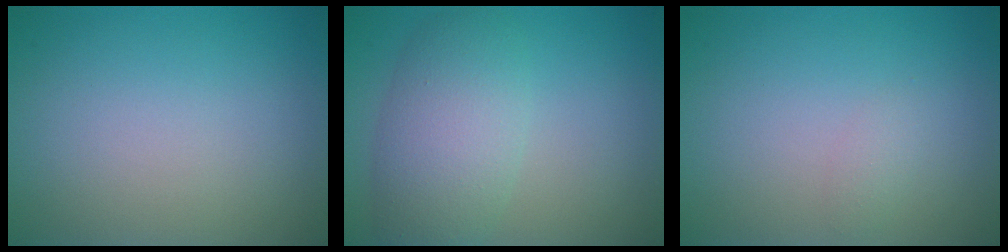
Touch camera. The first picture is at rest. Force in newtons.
{"total": 5.6, "press": 5.6, "slide": 0.2}
{"total": 0.8, "press": 0.8, "slide": 0.0}